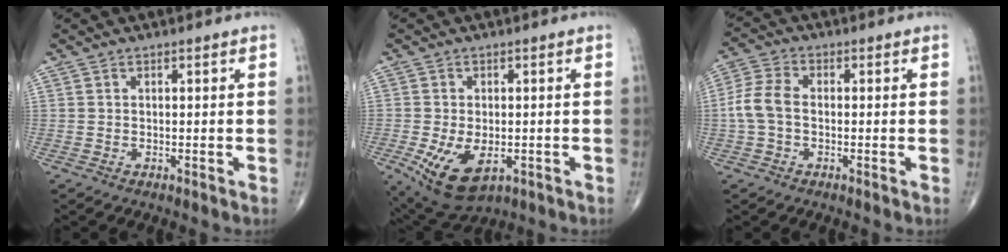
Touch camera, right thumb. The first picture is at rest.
{"total": 10.0, "force": [-3.2, 5.5, 7.7], "torque": [-0.134, -0.009, -0.040]}
{"total": 6.1, "force": [-0.7, 4.0, 4.6], "torque": [-0.105, 0.016, -0.021]}